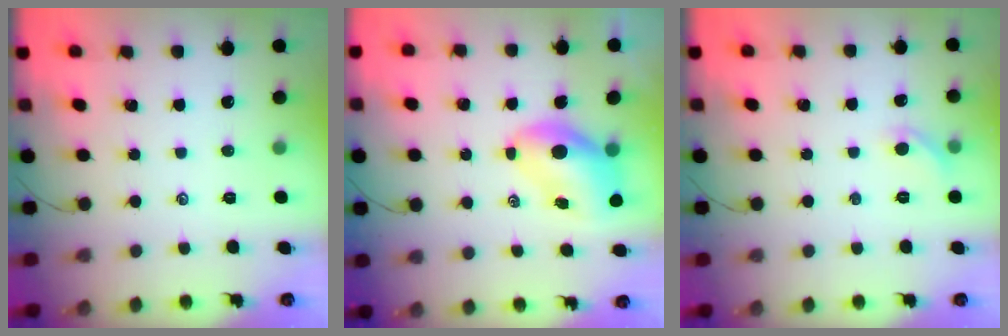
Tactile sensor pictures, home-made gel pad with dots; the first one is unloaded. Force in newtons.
{"total": 7.5, "press": 7.2, "slide": 2.1}
{"total": 5.9, "press": 5.6, "slide": 1.6}